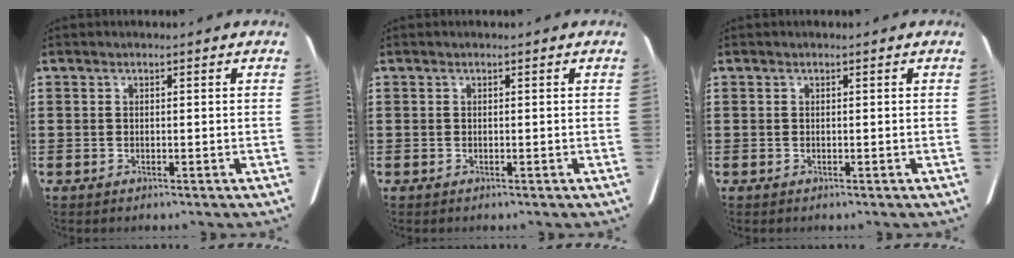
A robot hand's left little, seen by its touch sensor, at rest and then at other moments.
{"total": 0.0}
{"total": 0.0}